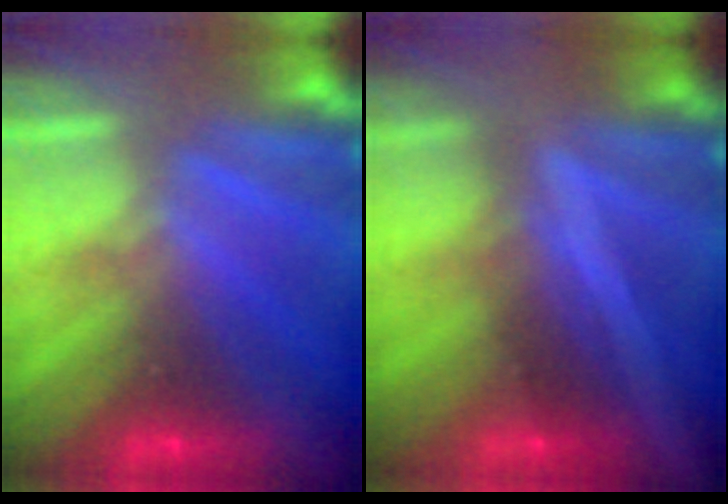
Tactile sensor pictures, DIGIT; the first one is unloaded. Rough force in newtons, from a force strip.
{"total": 1.9}